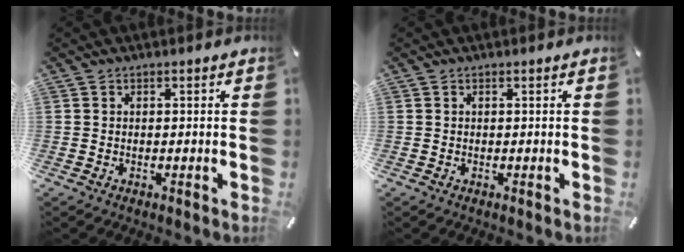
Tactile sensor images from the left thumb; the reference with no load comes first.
{"total": 0.0}